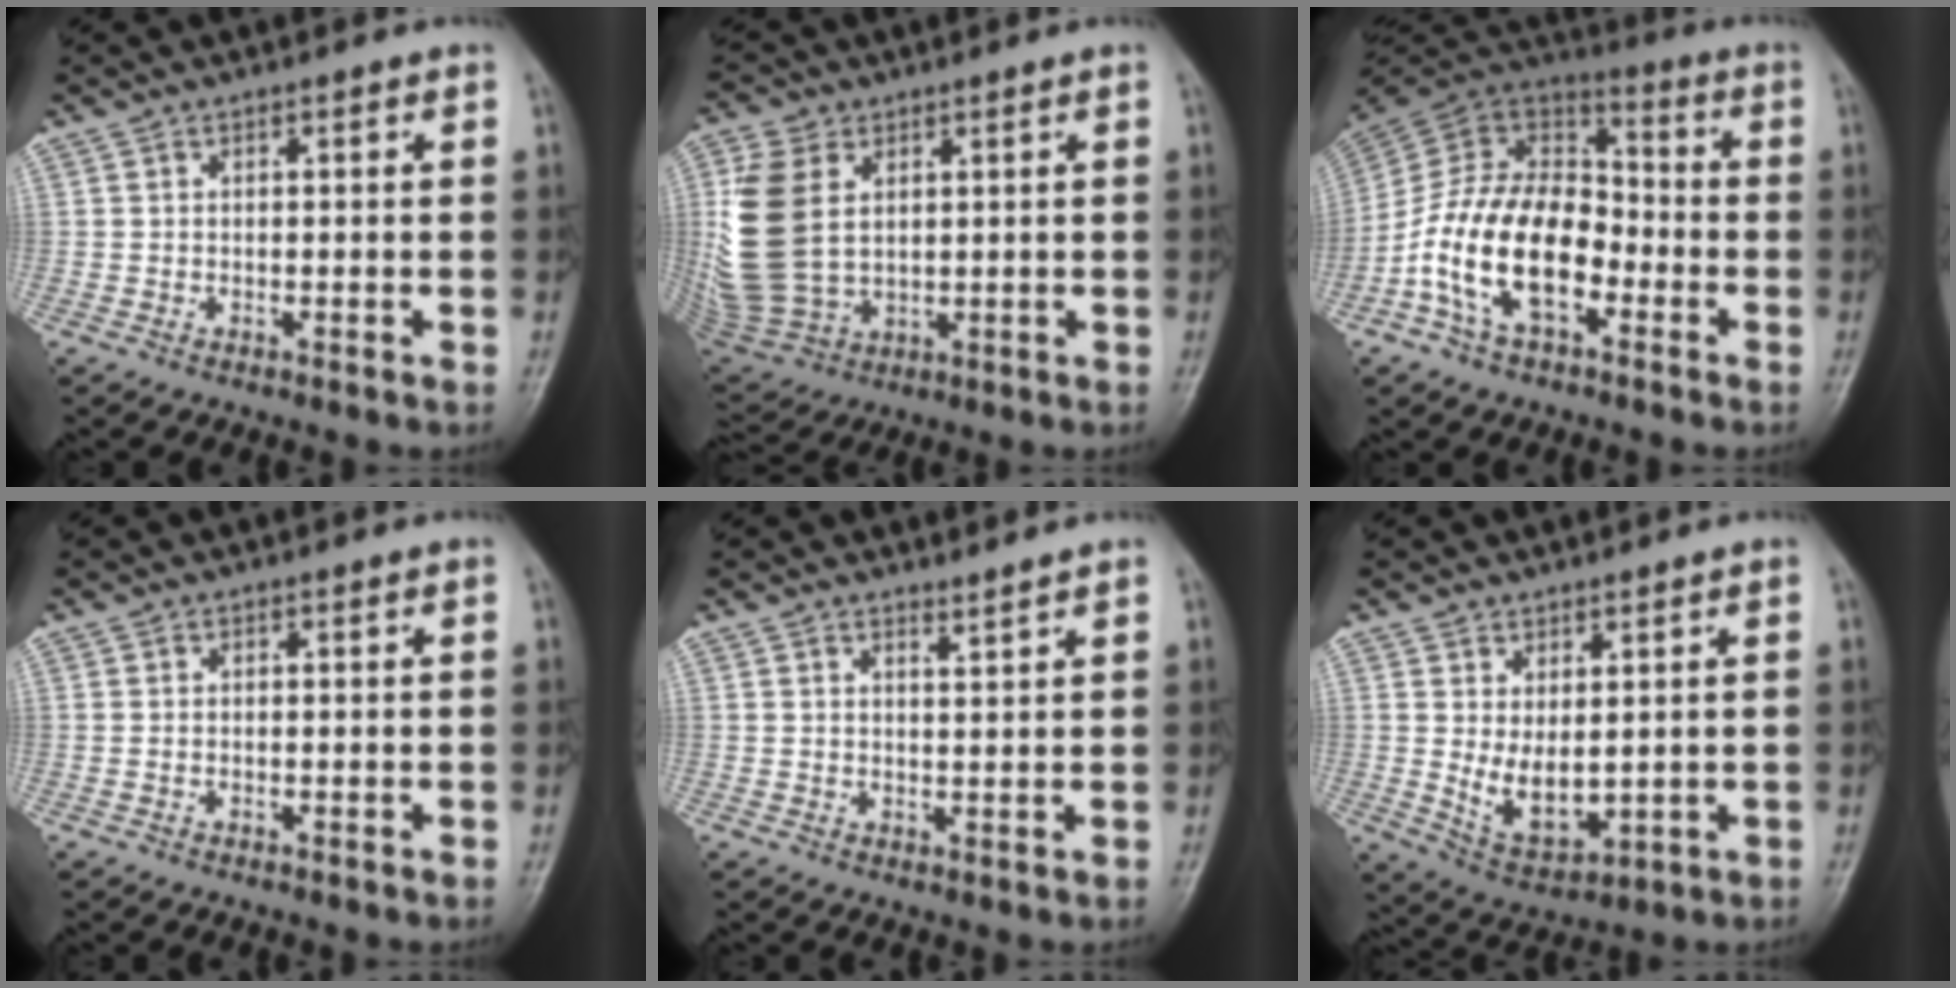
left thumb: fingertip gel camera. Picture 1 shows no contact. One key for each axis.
{"total": 14.1, "fx": 3.0, "fy": 9.6, "fz": 9.9, "tx": -0.206, "ty": -0.014, "tz": 0.070}
{"total": 17.6, "fx": -5.8, "fy": 10.4, "fz": 13.0, "tx": -0.222, "ty": 0.052, "tz": -0.113}
{"total": 0.0}
{"total": 1.5, "fx": 1.4, "fy": -0.4, "fz": 0.4, "tx": -0.003, "ty": -0.019, "tz": 0.024}
{"total": 7.1, "fx": 0.8, "fy": 3.8, "fz": 5.9, "tx": -0.089, "ty": -0.021, "tz": 0.034}